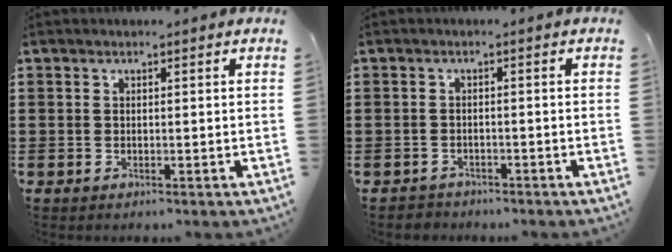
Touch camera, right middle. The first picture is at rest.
{"total": 1.4, "force": [-1.3, 0.5, -0.2], "torque": [-0.002, 0.001, -0.029]}